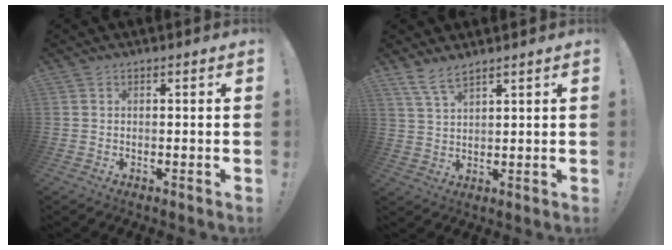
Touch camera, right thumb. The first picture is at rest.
{"total": 5.8, "force": [4.8, 1.4, 3.0], "torque": [-0.061, -0.022, 0.089]}